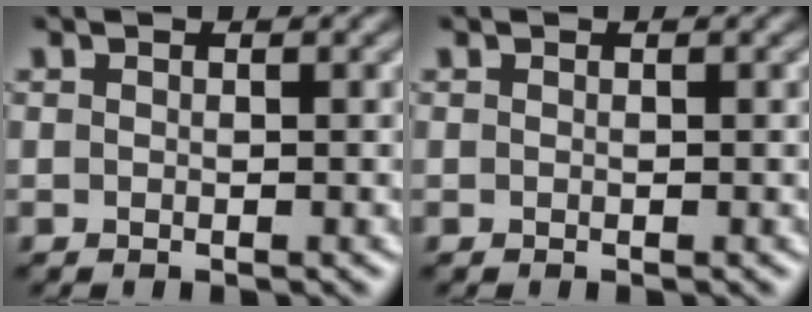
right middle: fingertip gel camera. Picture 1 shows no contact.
{"total": 0.0}